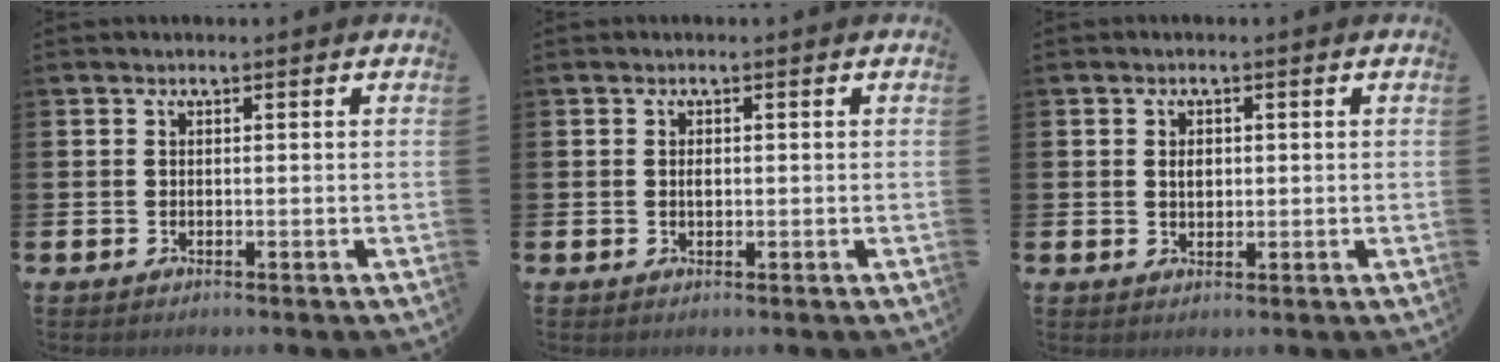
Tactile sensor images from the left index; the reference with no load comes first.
{"total": 0.9, "force": [0.2, 0.4, 0.7], "torque": [-0.011, 0.001, 0.001]}
{"total": 1.7, "force": [0.5, 1.2, 1.2], "torque": [-0.005, -0.001, 0.004]}